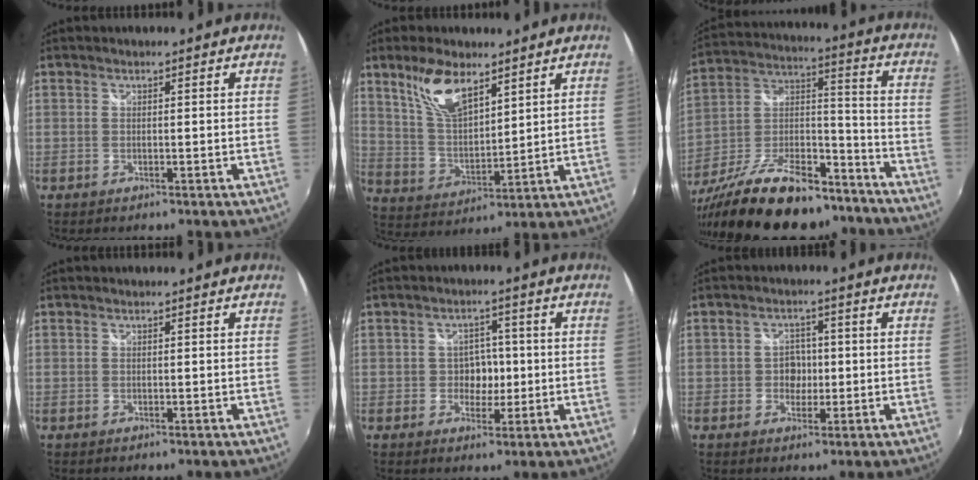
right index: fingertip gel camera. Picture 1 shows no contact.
{"total": 10.9, "force": [7.0, 4.4, 7.1], "torque": [-0.134, 0.007, 0.144]}
{"total": 26.9, "force": [-19.6, 10.6, 15.0], "torque": [-0.284, -0.005, -0.301]}
{"total": 0.0}
{"total": 4.1, "force": [-0.5, 3.6, 1.9], "torque": [-0.029, 0.007, -0.006]}
{"total": 3.5, "force": [-0.6, 3.3, 1.2], "torque": [-0.018, 0.007, -0.010]}